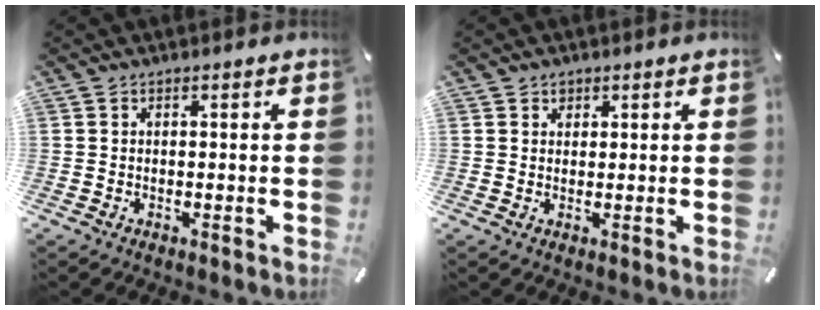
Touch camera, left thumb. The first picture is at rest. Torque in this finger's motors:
{"motor_torque": [-0.20, 0.03, 0.21, -0.01, -0.03]}